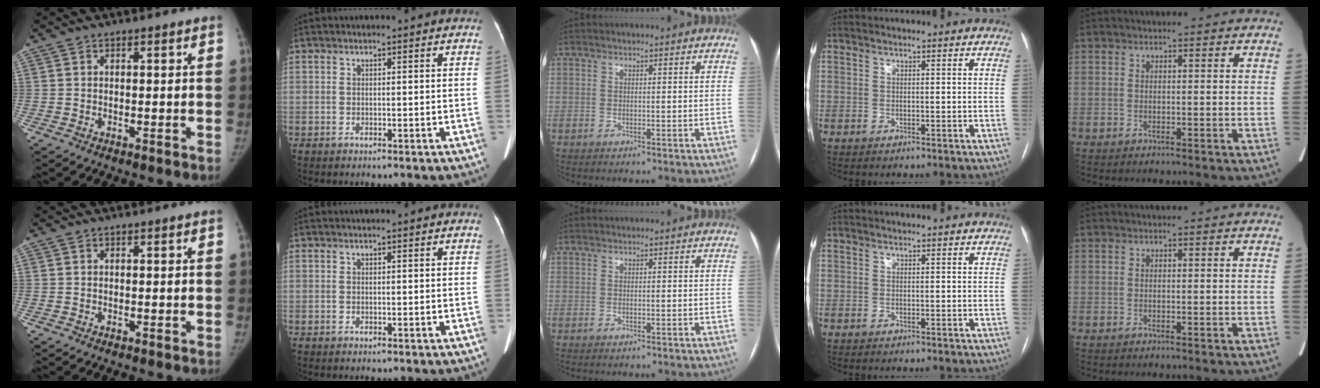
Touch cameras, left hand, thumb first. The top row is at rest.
{}